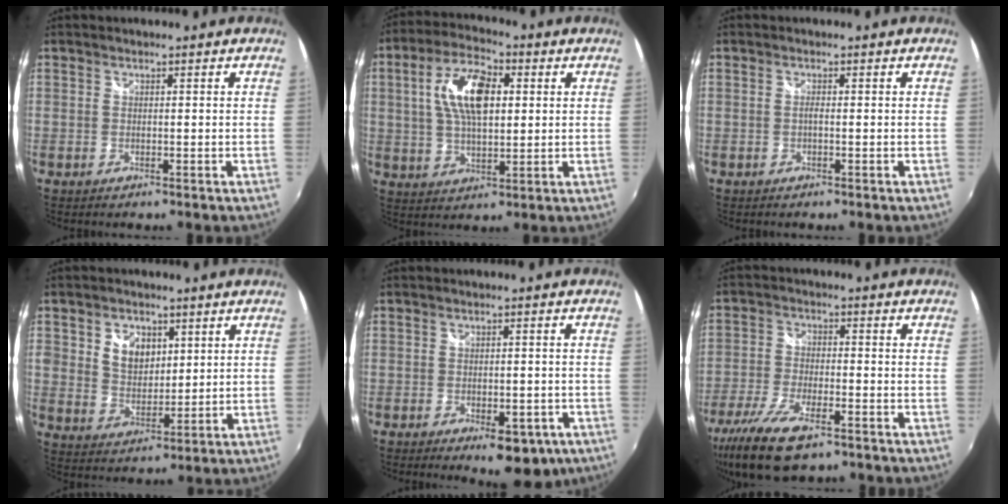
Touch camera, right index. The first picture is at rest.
{"total": 12.4, "force": [2.7, 5.9, 10.5], "torque": [-0.200, 0.017, 0.048]}
{"total": 0.7, "force": [-0.3, 0.0, 0.7], "torque": [-0.011, 0.003, -0.007]}
{"total": 8.1, "force": [2.9, 6.2, 4.4], "torque": [-0.085, 0.010, 0.056]}
{"total": 9.9, "force": [-6.0, 4.0, 6.8], "torque": [-0.101, -0.014, -0.070]}
{"total": 13.5, "force": [-9.2, 4.6, 8.8], "torque": [-0.201, -0.036, -0.175]}